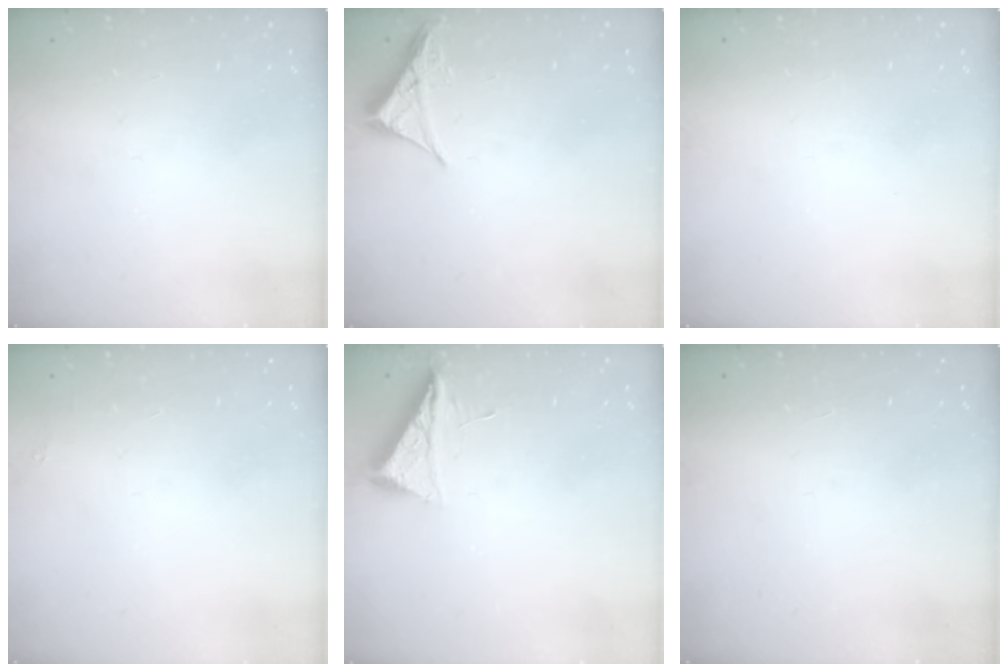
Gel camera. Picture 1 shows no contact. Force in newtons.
{"total": 4.8, "press": 4.8, "slide": 0.7}
{"total": 1.5, "press": 1.5, "slide": 0.1}
{"total": 1.8, "press": 1.7, "slide": 0.1}
{"total": 6.8, "press": 6.8, "slide": 0.9}
{"total": 1.7, "press": 1.7, "slide": 0.1}